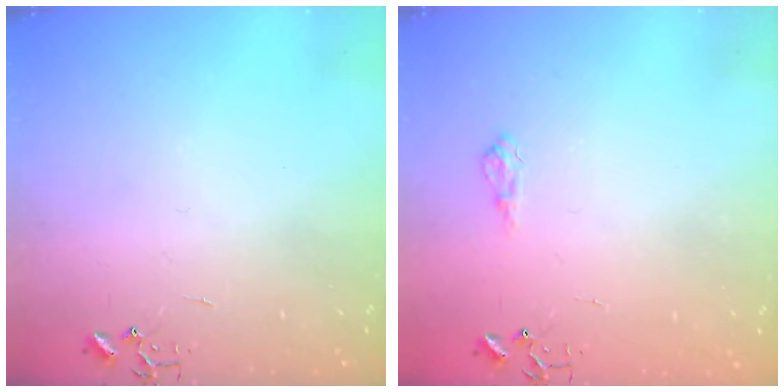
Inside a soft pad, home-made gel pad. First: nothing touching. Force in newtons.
{"total": 7.0, "press": 7.0, "slide": 0.8}